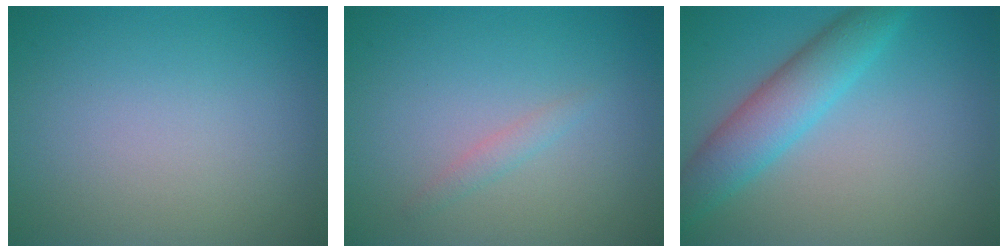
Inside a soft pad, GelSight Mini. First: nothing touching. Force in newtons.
{"total": 0.9, "press": 0.8, "slide": 0.0}
{"total": 4.9, "press": 4.9, "slide": 0.2}